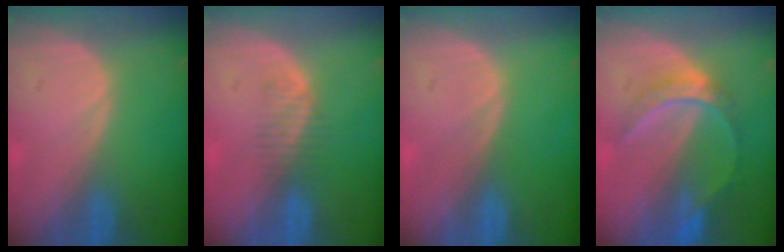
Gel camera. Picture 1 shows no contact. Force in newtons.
{"total": 2.2, "press": 2.0, "slide": 0.9}
{"total": 0.0}
{"total": 6.3, "press": 5.5, "slide": 3.2}